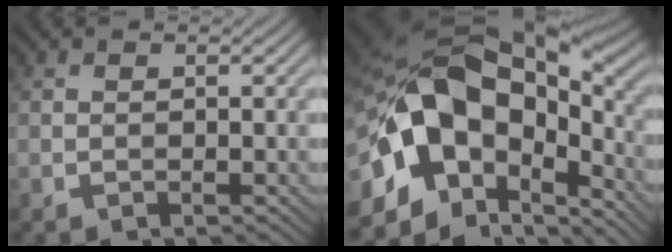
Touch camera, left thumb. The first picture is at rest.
{"total": 18.2, "force": [-3.1, 11.5, 13.7], "torque": [-0.264, -0.003, -0.047]}